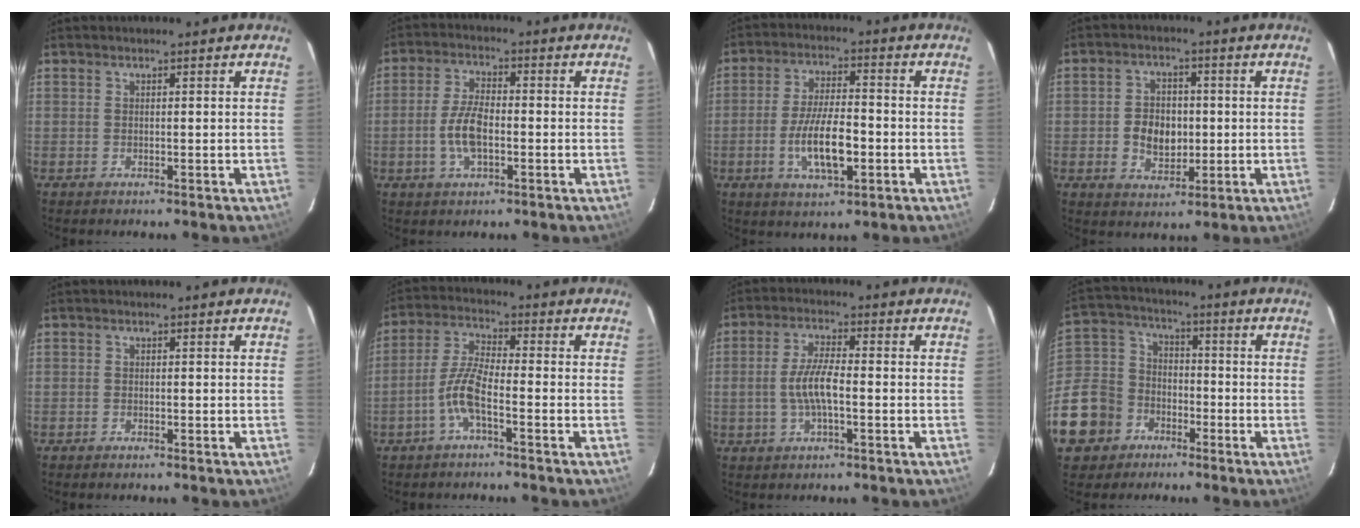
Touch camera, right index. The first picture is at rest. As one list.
[{"total": 6.9, "force": [-1.8, 3.0, 6.0], "torque": [-0.126, 0.004, -0.033]}, {"total": 10.3, "force": [-3.0, 3.5, 9.2], "torque": [-0.182, -0.008, -0.051]}, {"total": 7.0, "force": [-0.9, 5.2, 4.6], "torque": [-0.094, 0.008, -0.009]}, {"total": 0.7, "force": [-0.6, 0.2, 0.1], "torque": [-0.004, 0.001, -0.013]}, {"total": 6.3, "force": [-3.0, 1.1, 5.4], "torque": [-0.119, 0.009, -0.063]}, {"total": 6.4, "force": [-1.3, 1.6, 6.1], "torque": [-0.122, 0.003, -0.025]}, {"total": 17.6, "force": [-8.9, 14.2, 5.2], "torque": [-0.170, 0.037, -0.143]}]